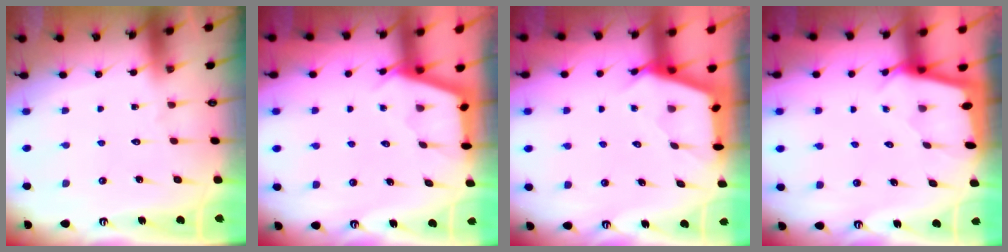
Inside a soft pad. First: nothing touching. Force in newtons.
{"total": 2.8, "press": 2.8, "slide": 0.3}
{"total": 2.7, "press": 2.7, "slide": 0.3}
{"total": 1.7, "press": 1.6, "slide": 0.2}